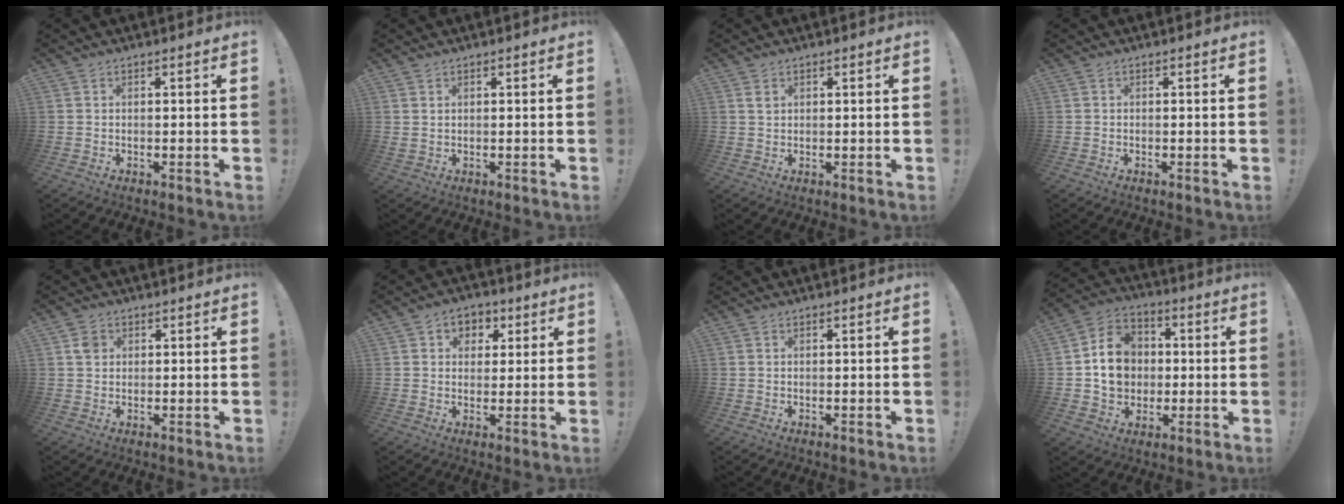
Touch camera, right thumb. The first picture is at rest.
{"total": 1.0, "force": [0.8, 0.4, 0.6], "torque": [-0.007, -0.003, 0.014]}
{"total": 1.5, "force": [0.8, 1.0, 0.9], "torque": [-0.011, -0.001, 0.013]}
{"total": 0.0}
{"total": 2.8, "force": [1.0, 2.4, 1.0], "torque": [-0.002, -0.003, 0.016]}
{"total": 5.4, "force": [1.1, 5.1, 1.5], "torque": [-0.015, 0.002, 0.021]}
{"total": 0.0}
{"total": 13.9, "force": [0.1, 12.1, 6.8], "torque": [-0.094, 0.021, 0.011]}